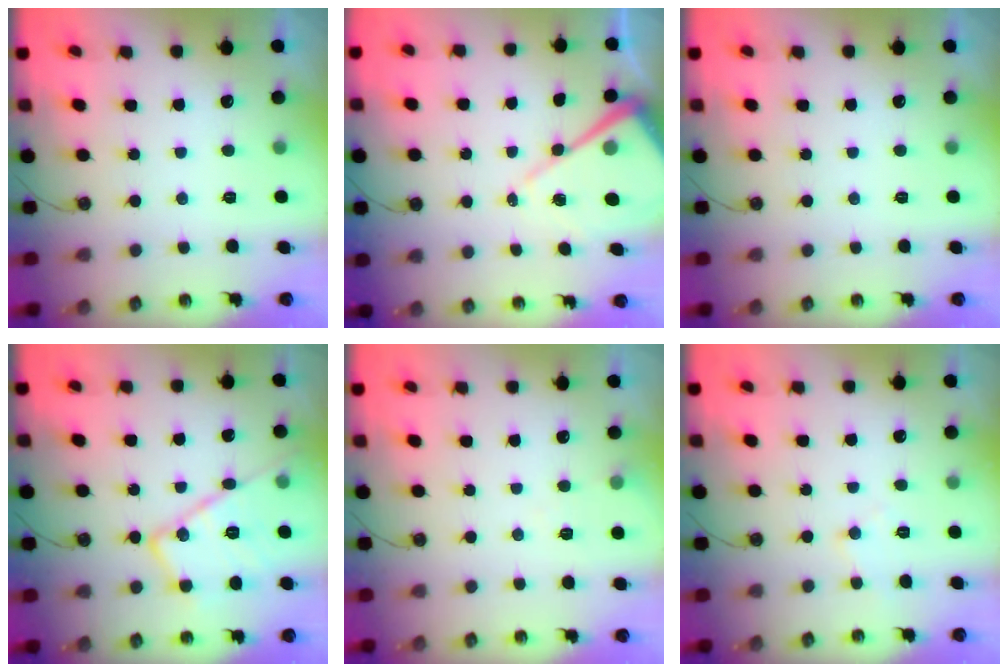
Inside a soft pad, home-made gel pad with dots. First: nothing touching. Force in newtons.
{"total": 11.7, "press": 11.6, "slide": 1.1}
{"total": 0.0}
{"total": 17.8, "press": 17.7, "slide": 1.5}
{"total": 4.8, "press": 4.8, "slide": 0.8}
{"total": 5.3, "press": 5.3, "slide": 0.8}